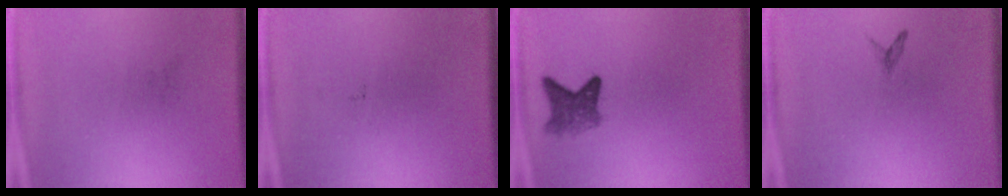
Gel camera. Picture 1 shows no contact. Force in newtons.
{"total": 0.0}
{"total": 3.7}
{"total": 0.7}